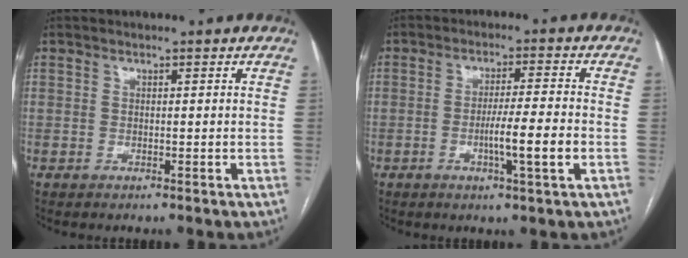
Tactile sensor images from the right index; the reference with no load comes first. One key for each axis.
{"total": 7.0, "fx": -1.9, "fy": -0.6, "fz": 6.7, "tx": -0.112, "ty": -0.007, "tz": -0.034}